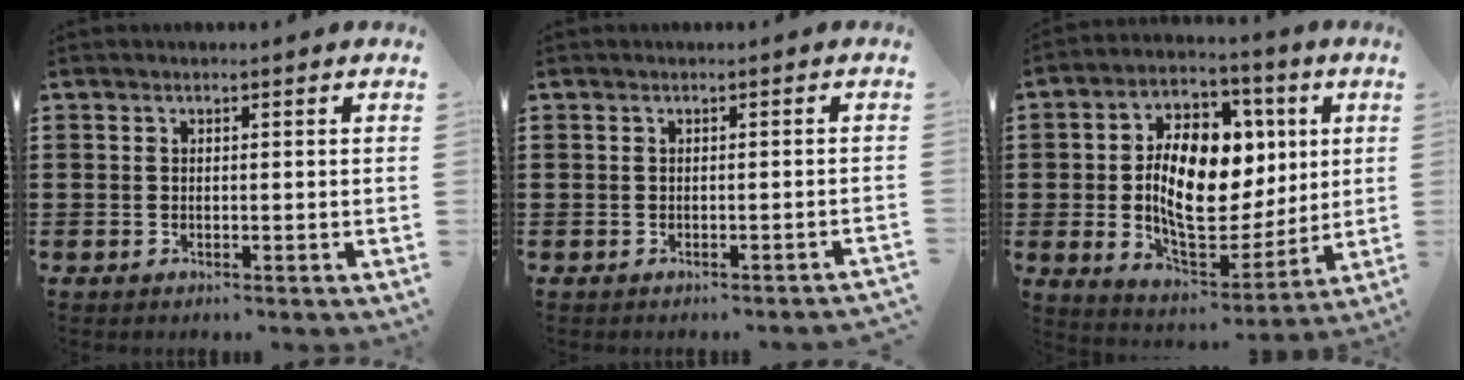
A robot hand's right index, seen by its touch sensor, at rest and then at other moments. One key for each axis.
{"total": 0.7, "fx": -0.6, "fy": -0.1, "fz": 0.3, "tx": -0.007, "ty": -0.004, "tz": -0.012}
{"total": 14.1, "fx": 1.4, "fy": 8.8, "fz": 10.9, "tx": -0.196, "ty": -0.002, "tz": 0.025}